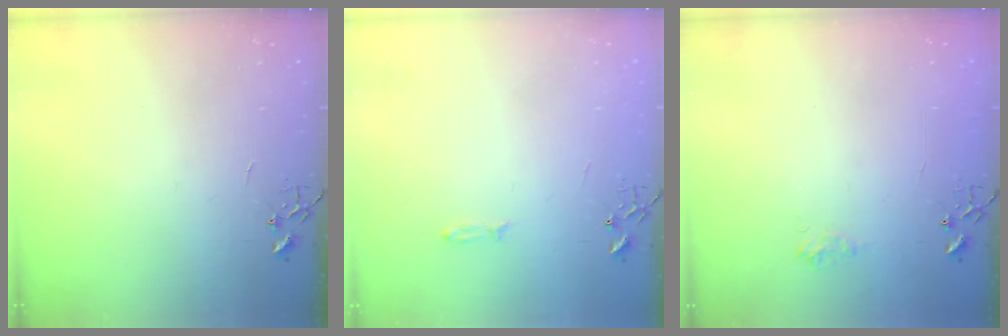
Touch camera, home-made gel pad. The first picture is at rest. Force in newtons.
{"total": 3.5, "press": 3.5, "slide": 0.5}
{"total": 6.3, "press": 6.3, "slide": 0.8}